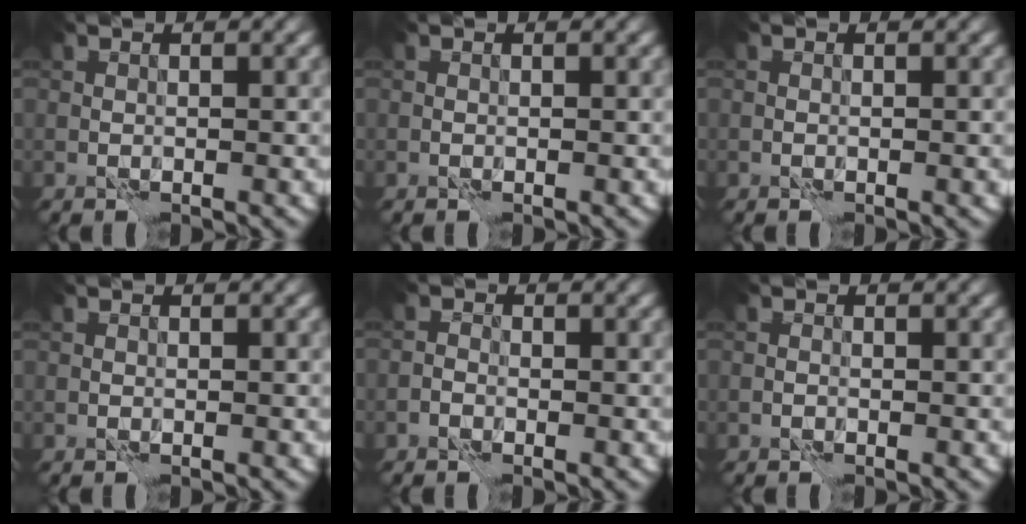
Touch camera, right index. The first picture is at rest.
{"total": 0.0}
{"total": 0.6, "force": [-0.2, 0.1, 0.5], "torque": [-0.008, -0.001, -0.004]}
{"total": 0.0}
{"total": 0.8, "force": [-0.6, 0.4, 0.3], "torque": [-0.008, 0.002, -0.019]}
{"total": 0.0}